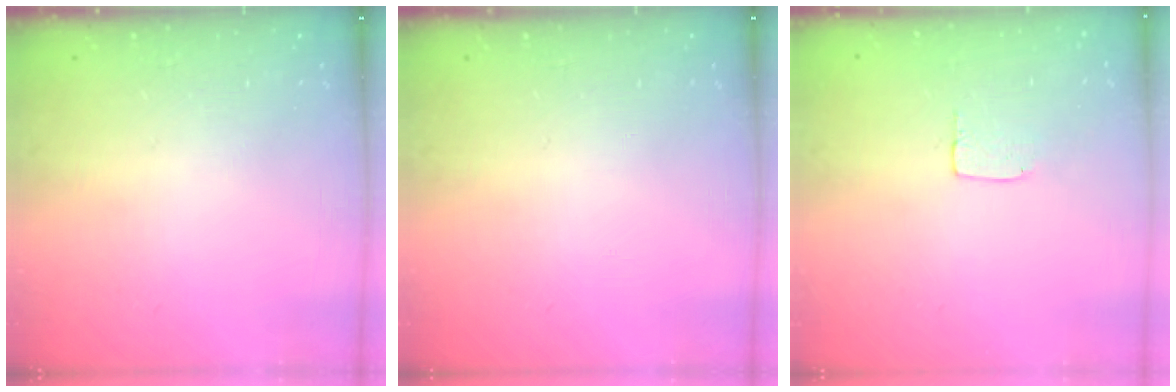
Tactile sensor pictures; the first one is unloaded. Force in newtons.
{"total": 0.0}
{"total": 3.7, "press": 3.7, "slide": 0.2}